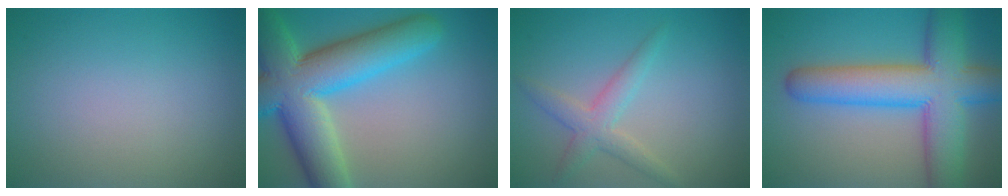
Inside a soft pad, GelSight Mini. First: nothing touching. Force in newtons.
{"total": 11.7, "press": 11.6, "slide": 0.5}
{"total": 2.7, "press": 2.7, "slide": 0.0}
{"total": 10.5, "press": 10.5, "slide": 0.5}